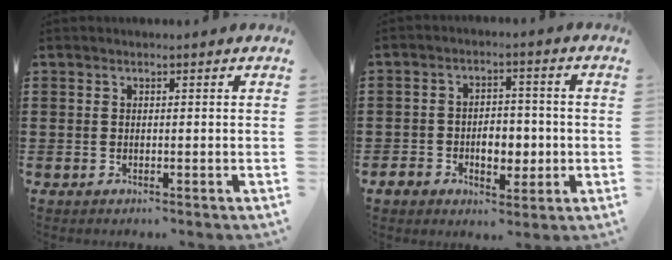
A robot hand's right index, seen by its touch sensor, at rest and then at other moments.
{"total": 6.1, "force": [-1.5, 4.3, 4.1], "torque": [-0.072, 0.009, -0.028]}